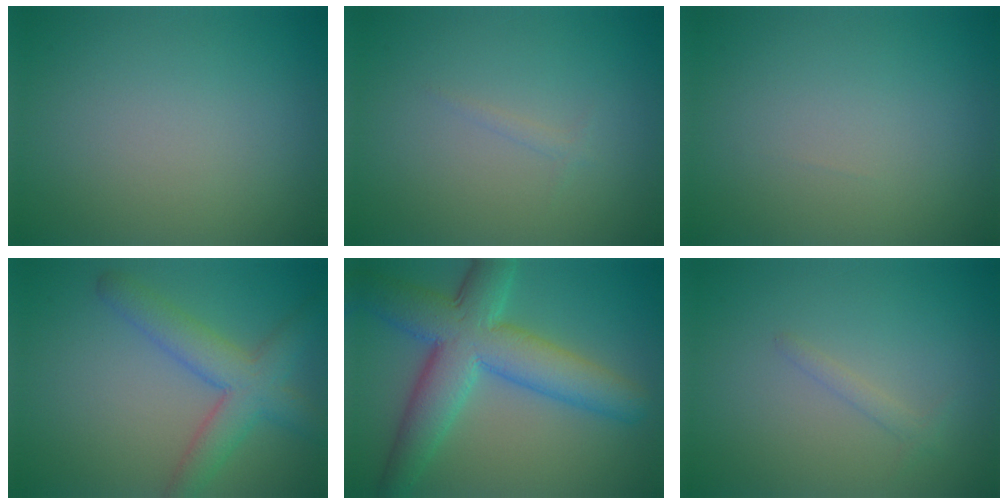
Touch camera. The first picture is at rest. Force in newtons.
{"total": 0.6, "press": 0.6, "slide": 0.0}
{"total": 0.0}
{"total": 5.3, "press": 5.3, "slide": 0.2}
{"total": 9.5, "press": 9.5, "slide": 0.1}
{"total": 1.1, "press": 1.1, "slide": 0.1}